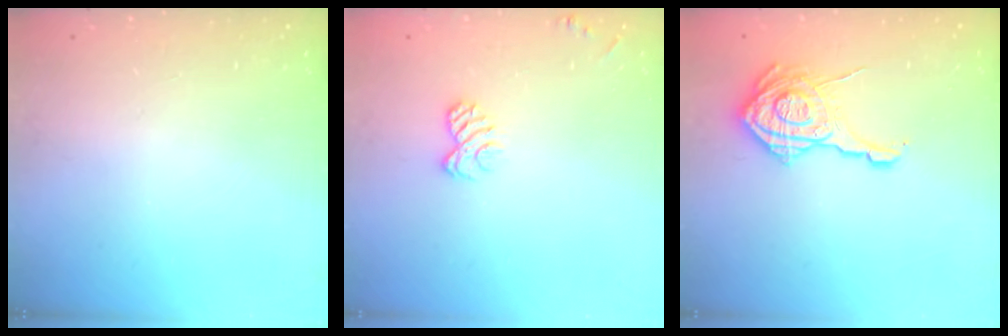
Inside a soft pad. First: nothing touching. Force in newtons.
{"total": 6.1, "press": 5.9, "slide": 1.4}
{"total": 16.6, "press": 16.6, "slide": 1.2}